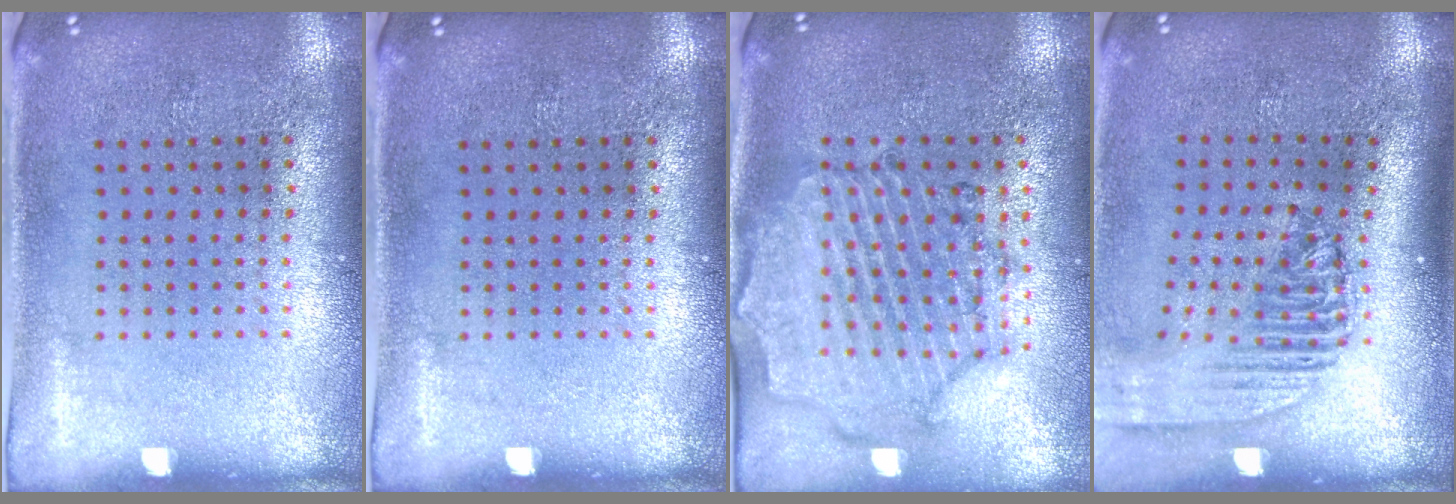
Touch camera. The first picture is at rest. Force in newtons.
{"total": 0.0}
{"total": 1.6, "press": 1.5, "slide": 0.3}
{"total": 2.3, "press": 1.7, "slide": 1.5}